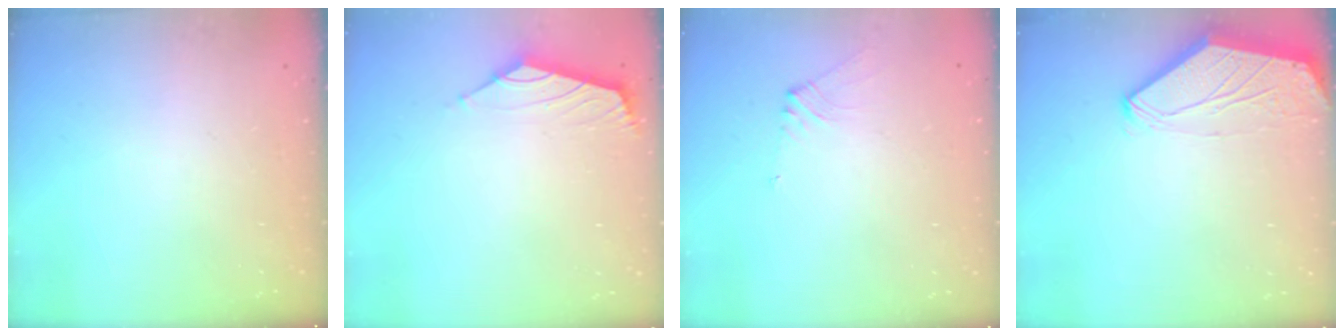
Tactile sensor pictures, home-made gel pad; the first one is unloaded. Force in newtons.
{"total": 1.8, "press": 1.6, "slide": 0.7}
{"total": 2.2, "press": 2.1, "slide": 0.6}
{"total": 0.0}